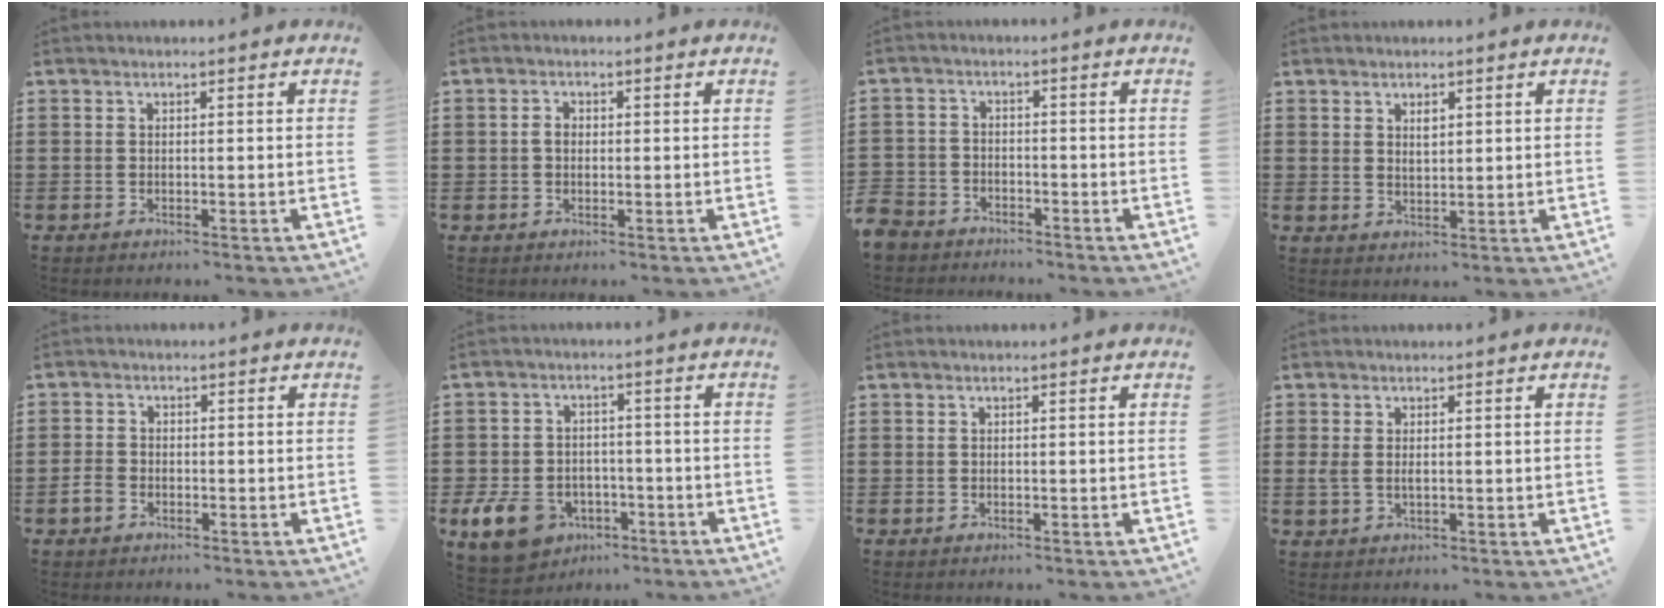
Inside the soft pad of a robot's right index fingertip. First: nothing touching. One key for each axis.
{"total": 1.7, "fx": -0.1, "fy": 1.2, "fz": 1.2, "tx": -0.023, "ty": 0.006, "tz": -0.003}
{"total": 3.8, "fx": -3.6, "fy": 1.5, "fz": 0.0, "tx": -0.029, "ty": -0.005, "tz": -0.084}
{"total": 1.6, "fx": 0.8, "fy": 0.9, "fz": 1.0, "tx": -0.015, "ty": -0.001, "tz": 0.014}
{"total": 2.4, "fx": -1.4, "fy": 1.6, "fz": 1.0, "tx": -0.029, "ty": -0.002, "tz": -0.029}
{"total": 7.5, "fx": -3.9, "fy": 5.2, "fz": 3.8, "tx": -0.108, "ty": 0.010, "tz": -0.078}
{"total": 0.0}
{"total": 1.5, "fx": 0.0, "fy": 0.7, "fz": 1.3, "tx": -0.034, "ty": 0.000, "tz": -0.002}